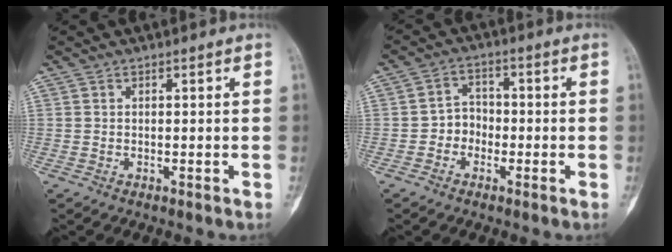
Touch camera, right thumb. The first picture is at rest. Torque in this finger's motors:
{"motor_torque": [-0.21, 0.63, 0.28, -0.21, -0.02]}